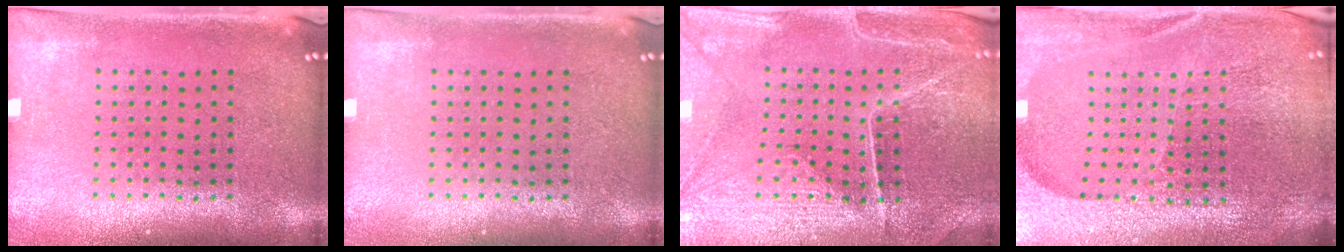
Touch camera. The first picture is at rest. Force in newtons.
{"total": 0.0}
{"total": 2.9, "press": 2.9, "slide": 0.2}
{"total": 4.8, "press": 4.5, "slide": 1.6}